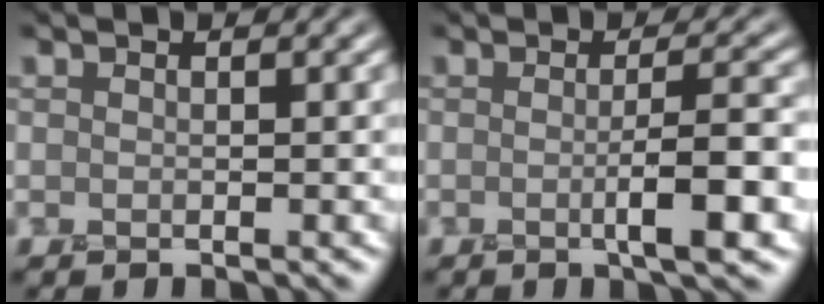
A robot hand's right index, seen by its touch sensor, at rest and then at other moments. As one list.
[{"total": 4.1, "force": [-0.7, 0.6, 4.0], "torque": [-0.061, 0.000, -0.014]}]